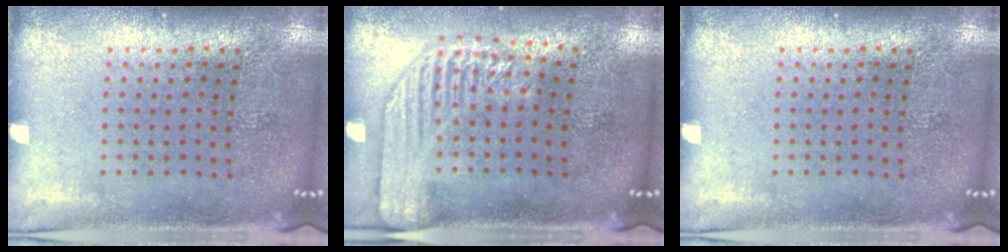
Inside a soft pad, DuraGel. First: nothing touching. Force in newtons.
{"total": 2.2, "press": 1.9, "slide": 1.0}
{"total": 0.0}